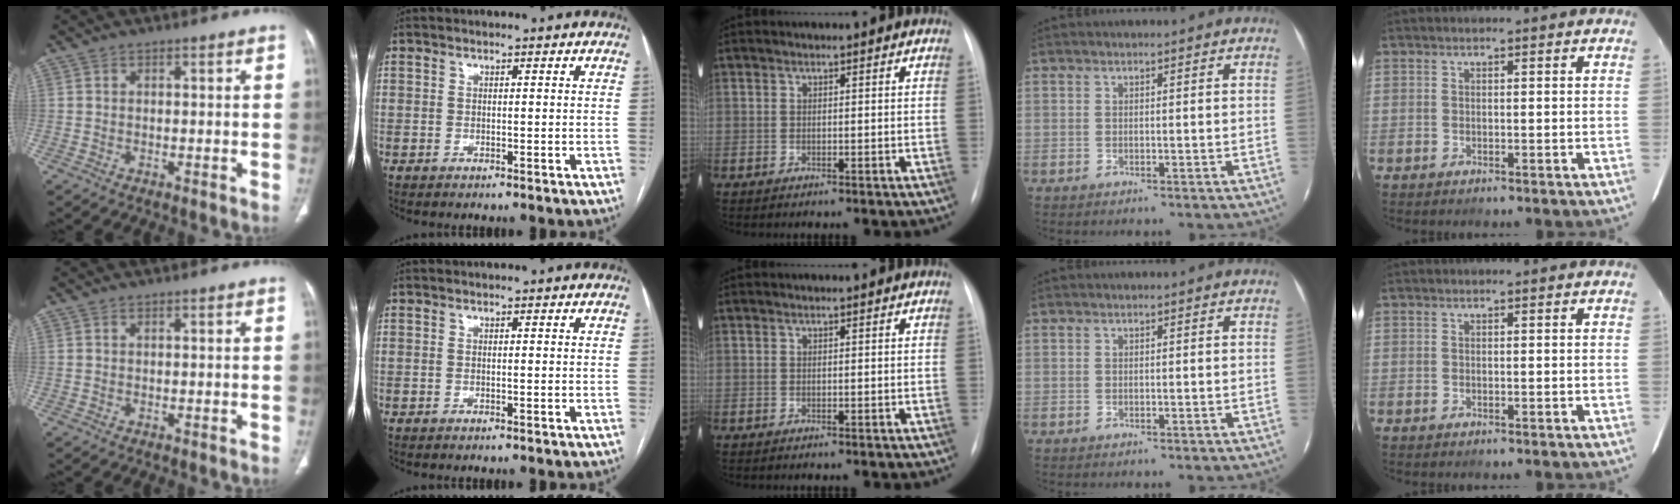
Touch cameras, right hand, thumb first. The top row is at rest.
{}